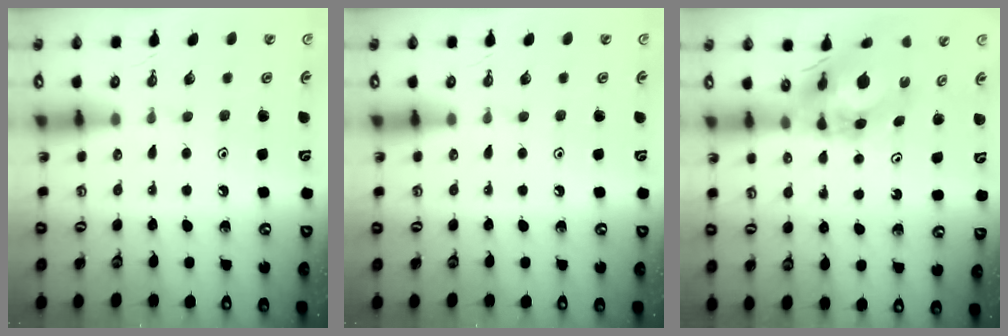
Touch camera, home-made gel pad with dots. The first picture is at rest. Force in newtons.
{"total": 0.0}
{"total": 8.1, "press": 8.1, "slide": 0.9}